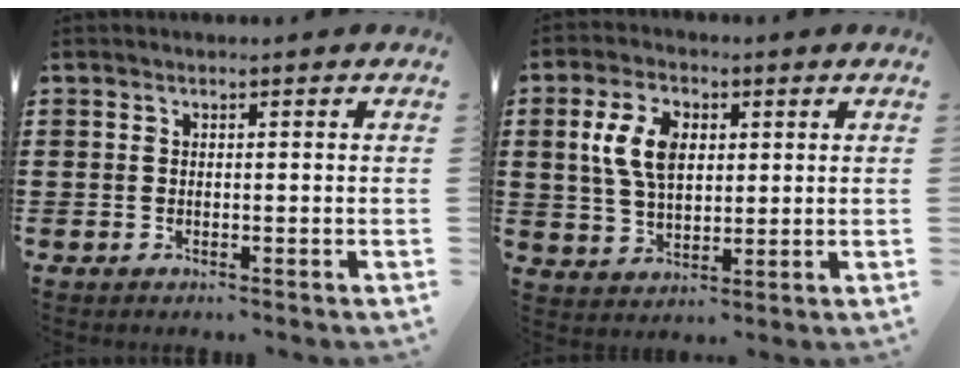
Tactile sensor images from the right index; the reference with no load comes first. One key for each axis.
{"total": 7.8, "fx": 1.7, "fy": 5.0, "fz": 5.8, "tx": -0.141, "ty": 0.013, "tz": 0.026}